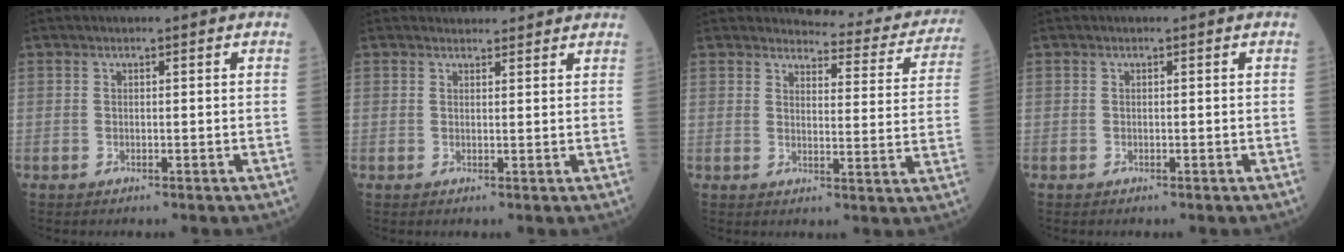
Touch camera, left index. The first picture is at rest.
{"total": 3.7, "force": [3.6, 0.6, 0.4], "torque": [-0.011, 0.020, 0.047]}
{"total": 14.2, "force": [13.8, 2.8, 2.1], "torque": [0.004, -0.059, 0.132]}
{"total": 0.0}